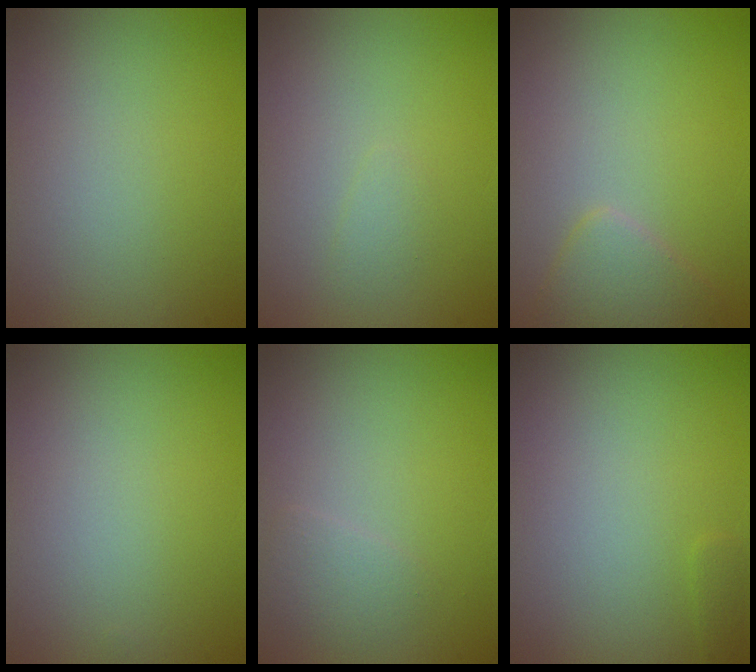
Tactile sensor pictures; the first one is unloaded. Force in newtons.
{"total": 0.7, "press": 0.7, "slide": 0.0}
{"total": 2.3, "press": 2.3, "slide": 0.1}
{"total": 0.0}
{"total": 1.3, "press": 1.2, "slide": 0.0}
{"total": 0.5, "press": 0.5, "slide": 0.1}